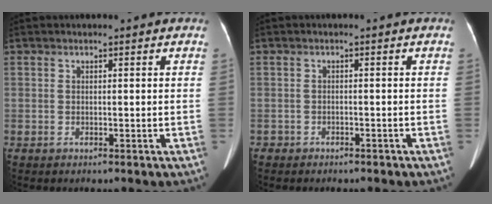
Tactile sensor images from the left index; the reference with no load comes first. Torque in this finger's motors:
{"motor_torque": [-0.16, -0.08, -0.03, -0.01]}